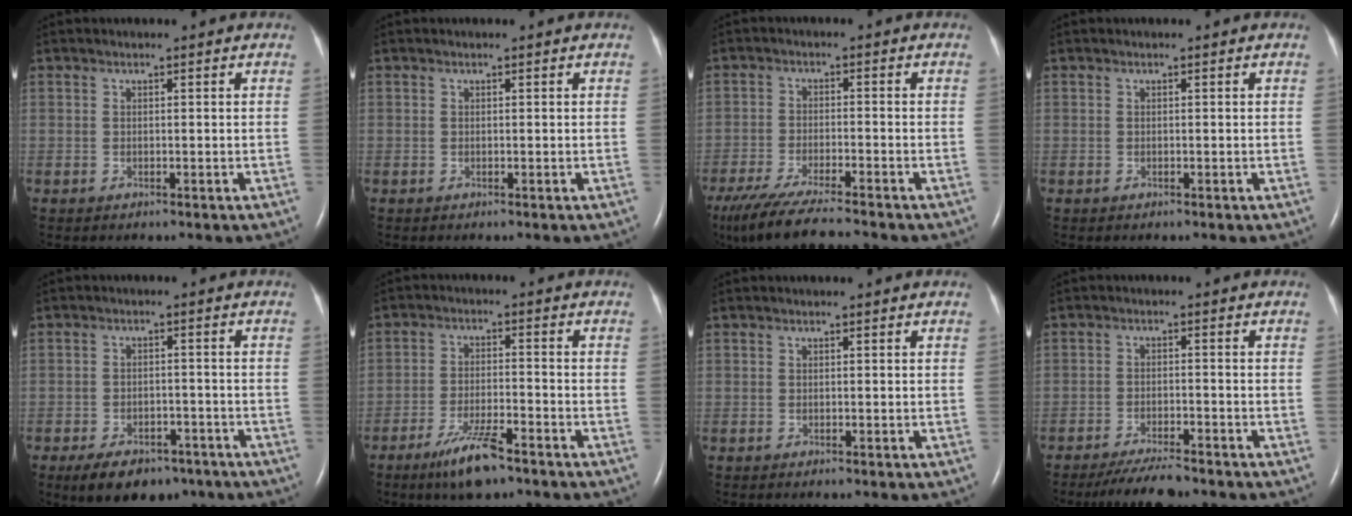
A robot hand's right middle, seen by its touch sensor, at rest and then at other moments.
{"total": 0.0}
{"total": 11.6, "force": [-10.0, 0.7, 5.9], "torque": [-0.101, -0.031, -0.165]}
{"total": 0.0}
{"total": 9.1, "force": [-6.5, 4.7, 4.4], "torque": [-0.065, 0.004, -0.094]}
{"total": 7.4, "force": [-5.2, 1.2, 5.1], "torque": [-0.104, -0.011, -0.090]}
{"total": 0.0}
{"total": 6.1, "force": [-5.5, 0.6, 2.6], "torque": [-0.048, -0.018, -0.094]}